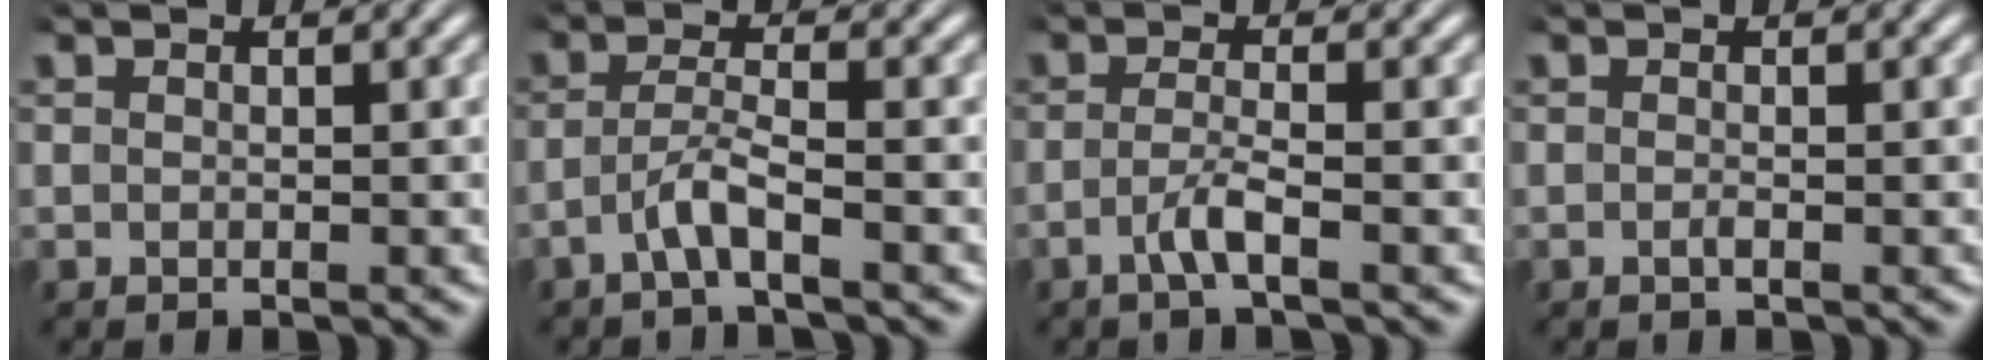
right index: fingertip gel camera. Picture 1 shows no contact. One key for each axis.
{"total": 2.8, "fx": -2.0, "fy": 0.1, "fz": 2.0, "tx": -0.041, "ty": -0.006, "tz": -0.034}
{"total": 2.3, "fx": -1.4, "fy": -0.2, "fz": 1.8, "tx": -0.040, "ty": -0.014, "tz": -0.021}
{"total": 0.5, "fx": -0.4, "fy": 0.1, "fz": 0.3, "tx": -0.008, "ty": 0.000, "tz": -0.010}